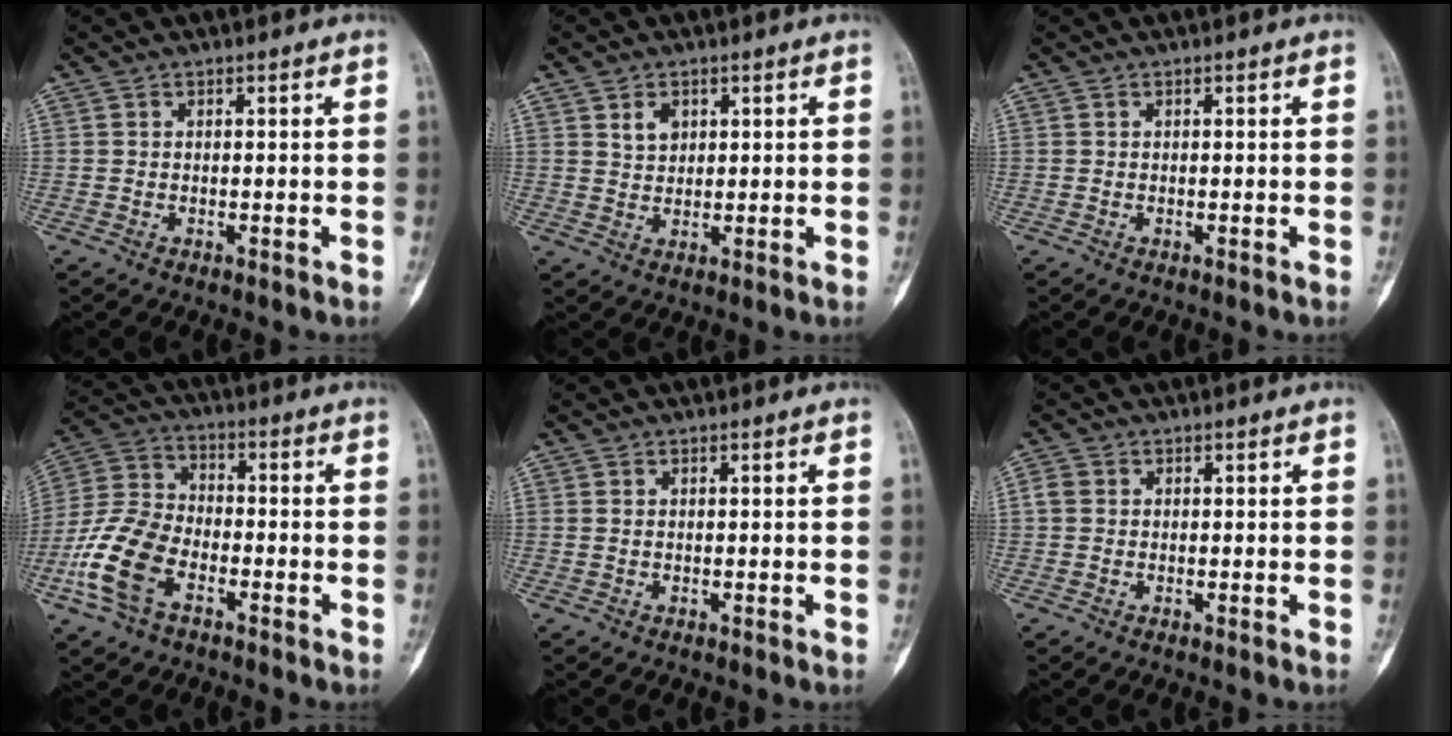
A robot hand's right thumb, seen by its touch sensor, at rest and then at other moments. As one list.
[{"total": 3.2, "force": [1.5, 2.3, 1.6], "torque": [-0.015, -0.011, 0.031]}, {"total": 0.0}, {"total": 13.3, "force": [-5.5, 7.9, 9.2], "torque": [-0.198, 0.024, -0.111]}, {"total": 0.5, "force": [0.2, 0.4, 0.4], "torque": [-0.009, 0.004, 0.004]}, {"total": 1.8, "force": [0.2, 1.6, 1.0], "torque": [-0.023, 0.004, 0.001]}]